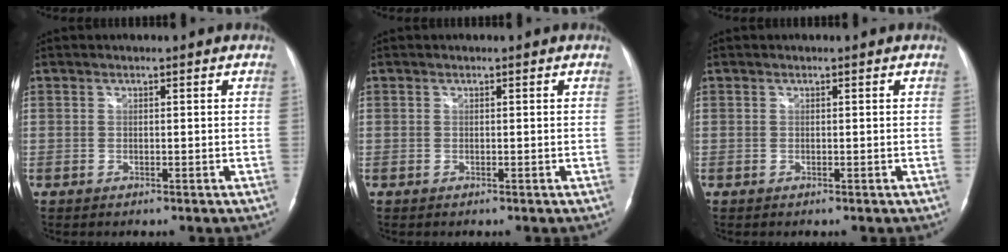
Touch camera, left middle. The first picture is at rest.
{"total": 0.0}
{"total": 0.0}